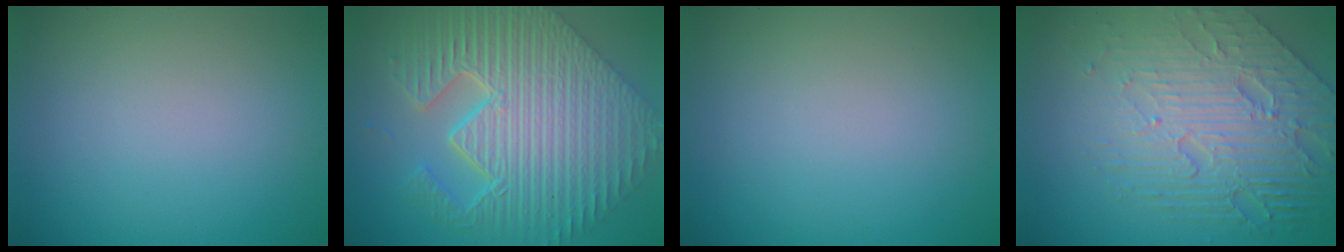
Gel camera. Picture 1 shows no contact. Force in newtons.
{"total": 11.3, "press": 7.9, "slide": 8.1}
{"total": 0.0}
{"total": 8.4, "press": 5.7, "slide": 6.2}